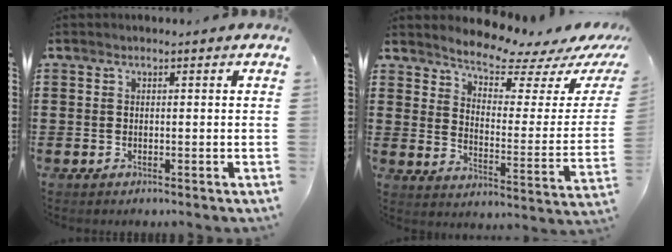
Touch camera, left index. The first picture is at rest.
{"total": 6.7, "force": [6.2, 0.9, 2.3], "torque": [-0.060, -0.050, 0.104]}